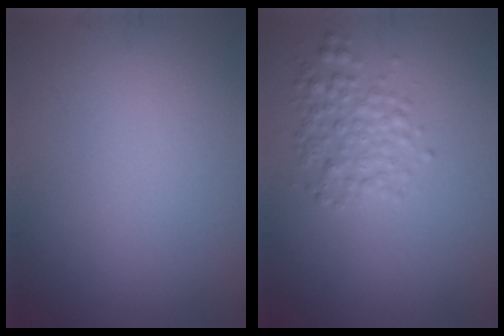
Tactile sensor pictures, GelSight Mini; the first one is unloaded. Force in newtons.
{"total": 2.6, "press": 2.6, "slide": 0.0}